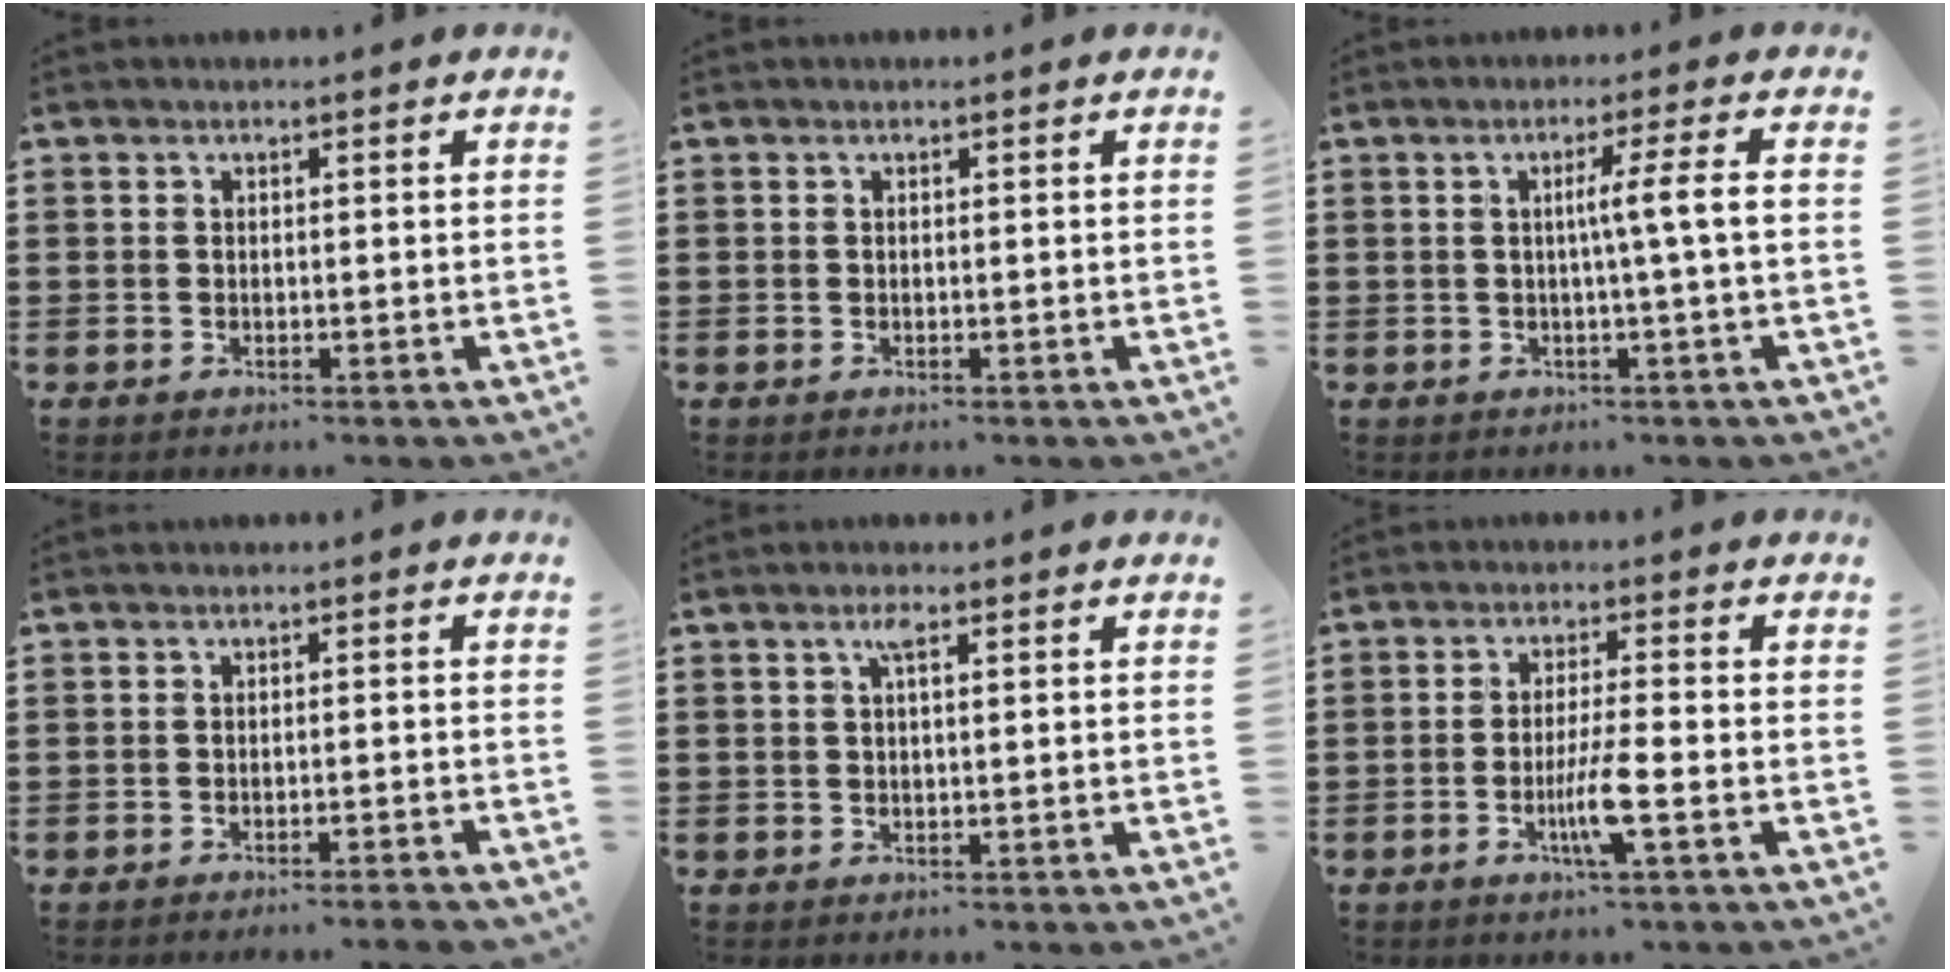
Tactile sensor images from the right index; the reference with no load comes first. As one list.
[{"total": 0.0}, {"total": 5.0, "force": [0.0, -0.8, 4.9], "torque": [-0.089, -0.008, -0.007]}, {"total": 2.1, "force": [-1.9, -0.2, 0.8], "torque": [-0.013, 0.002, -0.039]}, {"total": 1.8, "force": [0.6, 0.3, 1.7], "torque": [-0.035, 0.005, 0.009]}, {"total": 5.8, "force": [-2.2, 0.1, 5.4], "torque": [-0.103, -0.016, -0.041]}]